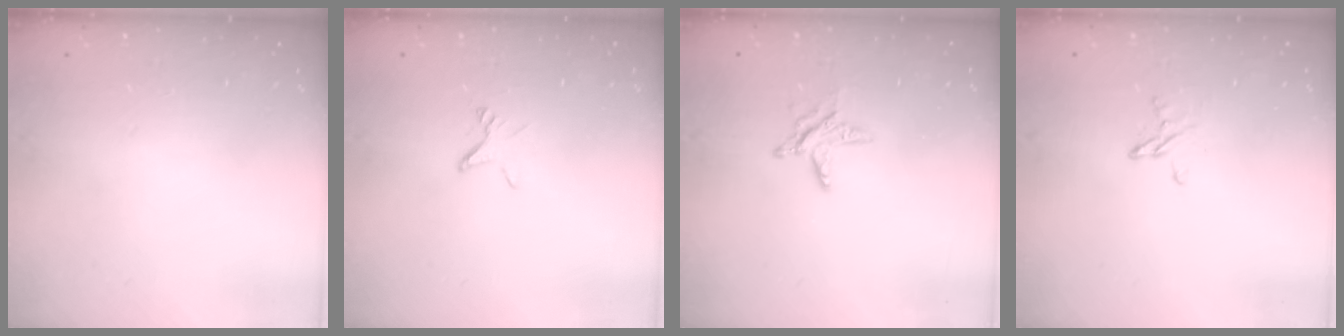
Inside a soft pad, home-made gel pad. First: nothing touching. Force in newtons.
{"total": 2.3, "press": 2.3, "slide": 0.2}
{"total": 5.8, "press": 5.7, "slide": 0.6}
{"total": 3.9, "press": 3.9, "slide": 0.4}